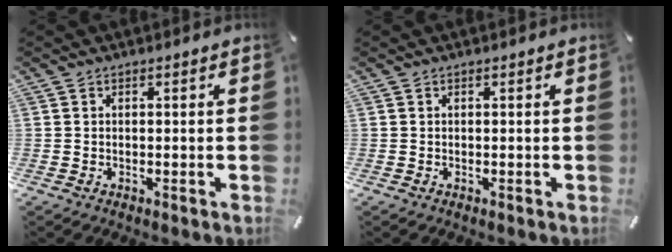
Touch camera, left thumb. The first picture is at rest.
{"total": 0.0}